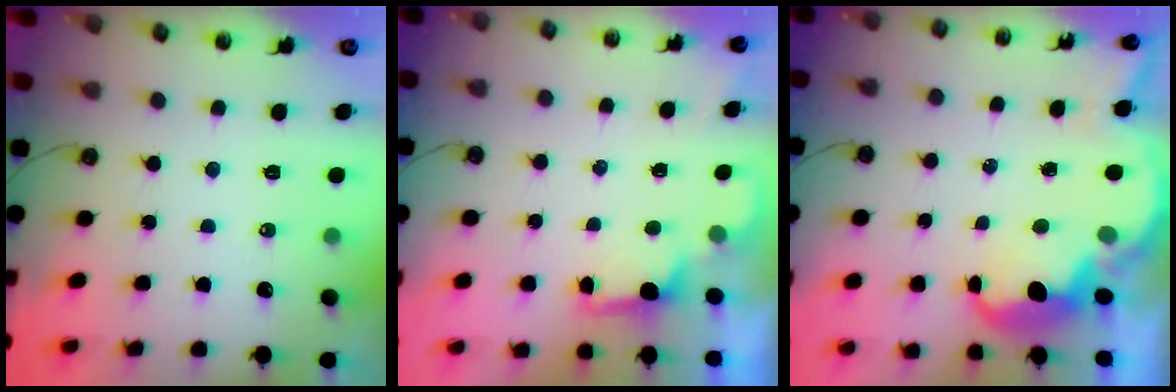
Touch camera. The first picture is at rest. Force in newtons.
{"total": 1.7, "press": 1.5, "slide": 0.9}
{"total": 6.3, "press": 6.3, "slide": 0.9}